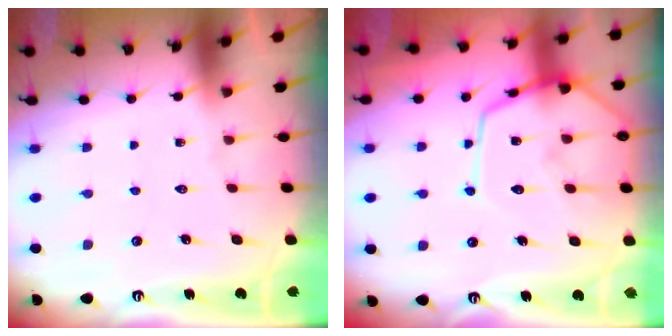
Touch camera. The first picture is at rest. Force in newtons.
{"total": 13.7, "press": 13.7, "slide": 1.2}